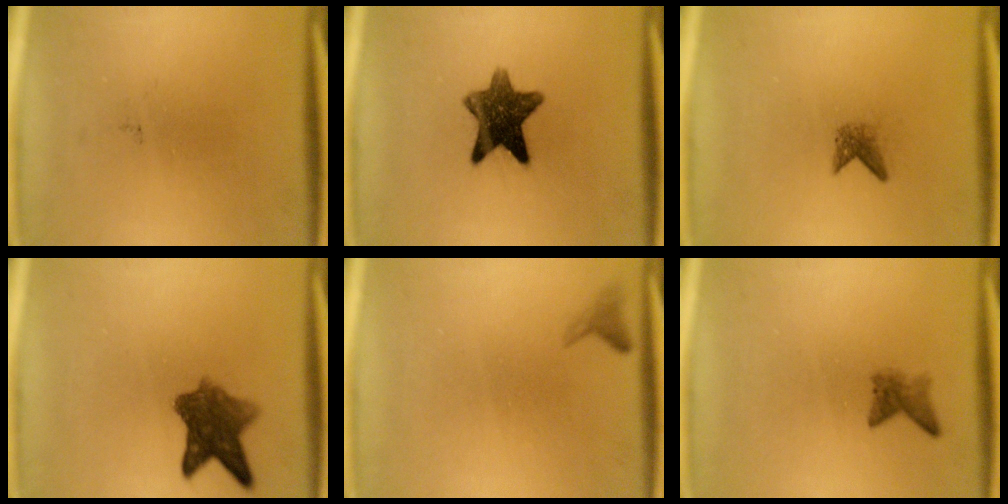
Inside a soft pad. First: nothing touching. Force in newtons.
{"total": 10.2}
{"total": 1.6}
{"total": 7.2}
{"total": 1.0}
{"total": 1.9}